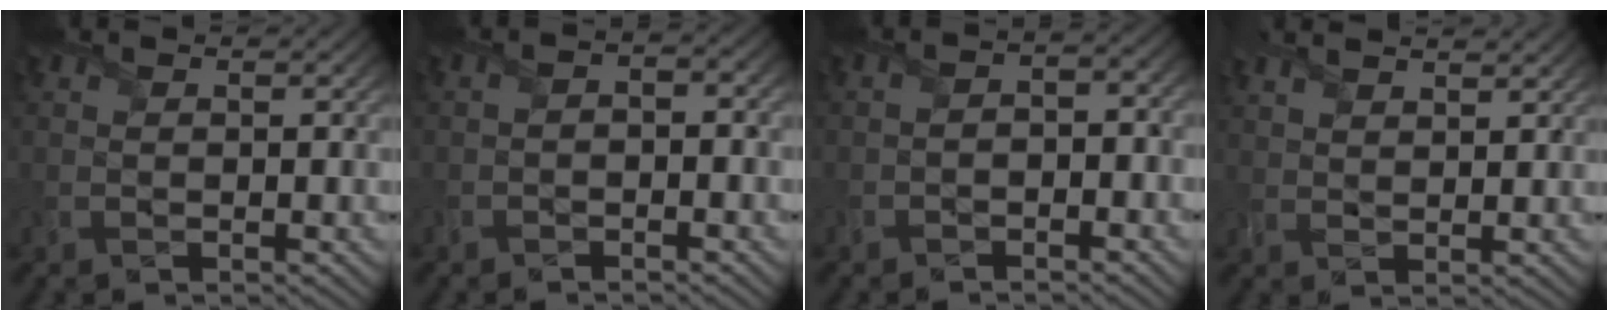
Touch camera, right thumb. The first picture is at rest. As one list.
[{"total": 2.1, "force": [-1.4, 0.8, 1.3], "torque": [-0.022, 0.001, -0.024]}, {"total": 2.7, "force": [-1.8, 1.1, 1.6], "torque": [-0.027, -0.001, -0.034]}, {"total": 4.6, "force": [3.7, 1.3, 2.4], "torque": [-0.043, 0.004, 0.060]}]